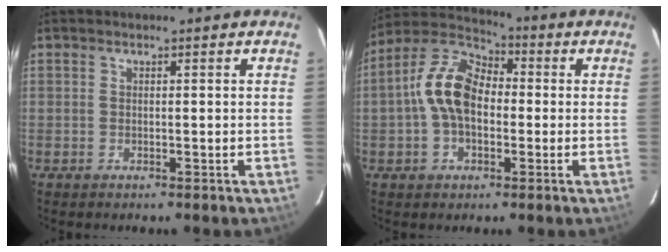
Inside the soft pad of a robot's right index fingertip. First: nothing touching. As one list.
[{"total": 12.0, "force": [-0.7, 7.6, 9.3], "torque": [-0.192, 0.028, -0.019]}]